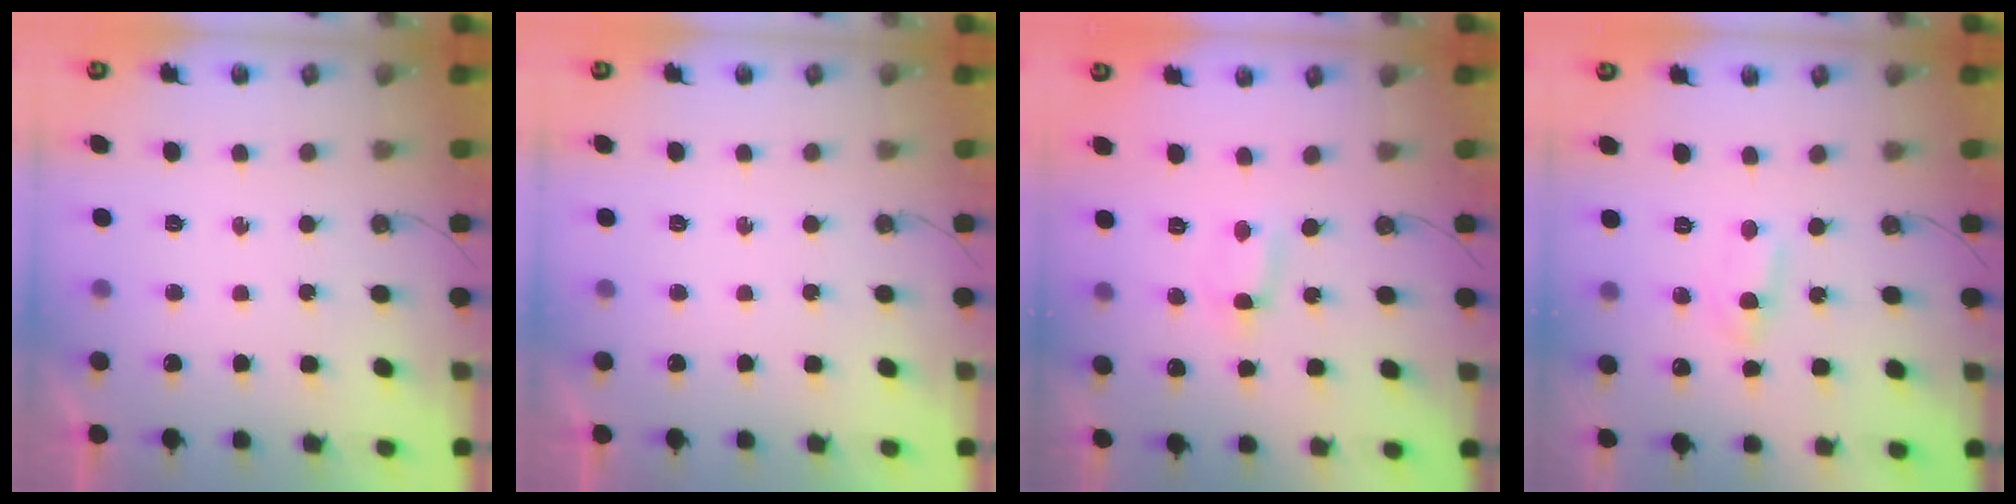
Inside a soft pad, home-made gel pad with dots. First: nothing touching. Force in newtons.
{"total": 0.0}
{"total": 0.6, "press": 0.3, "slide": 0.5}
{"total": 2.0, "press": 2.0, "slide": 0.3}